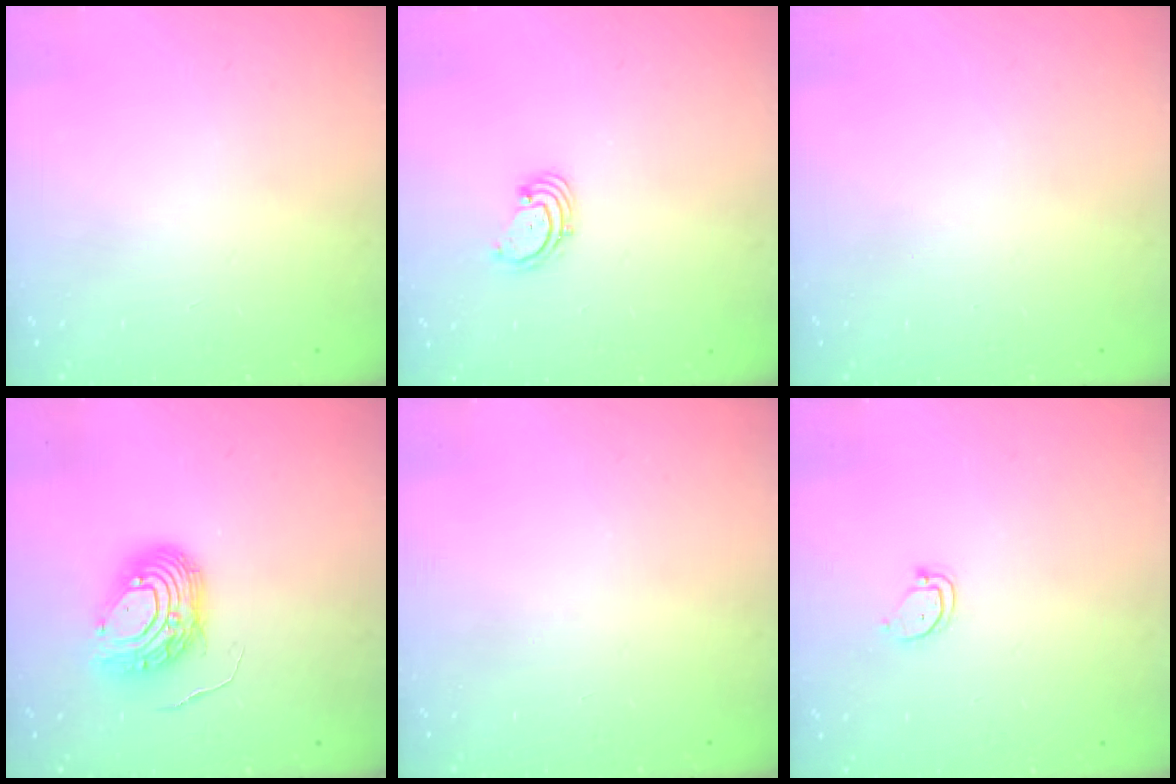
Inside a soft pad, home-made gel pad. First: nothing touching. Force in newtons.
{"total": 1.6, "press": 1.6, "slide": 0.2}
{"total": 0.0}
{"total": 9.8, "press": 9.7, "slide": 1.0}
{"total": 0.0}
{"total": 3.4, "press": 3.4, "slide": 0.2}